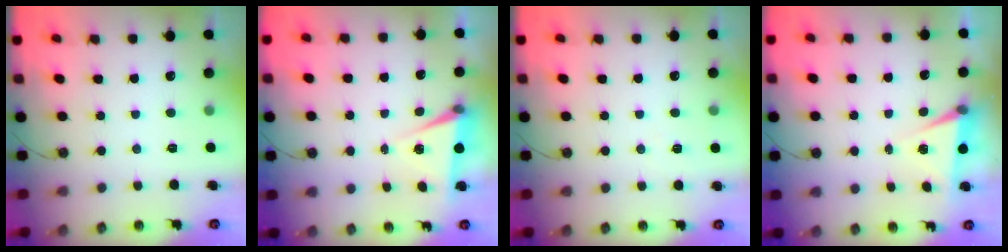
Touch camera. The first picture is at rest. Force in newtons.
{"total": 5.4, "press": 3.0, "slide": 4.5}
{"total": 5.0, "press": 3.5, "slide": 3.5}
{"total": 5.6, "press": 3.2, "slide": 4.6}